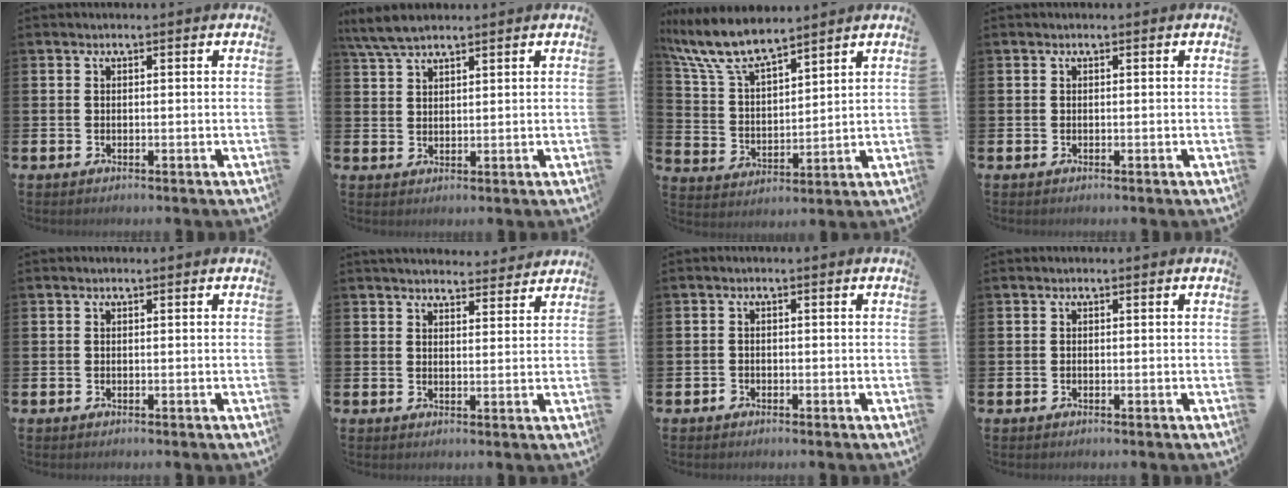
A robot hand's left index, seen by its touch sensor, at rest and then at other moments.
{"total": 4.9, "force": [4.3, 1.1, 2.1], "torque": [-0.043, -0.011, 0.078]}
{"total": 9.1, "force": [8.2, 1.9, 3.4], "torque": [-0.100, -0.034, 0.150]}
{"total": 0.0}
{"total": 0.0}
{"total": 3.8, "force": [3.8, 0.5, 0.1], "torque": [0.004, -0.024, 0.066]}
{"total": 1.0, "force": [-0.7, 0.6, -0.1], "torque": [-0.003, 0.004, -0.017]}
{"total": 0.0}